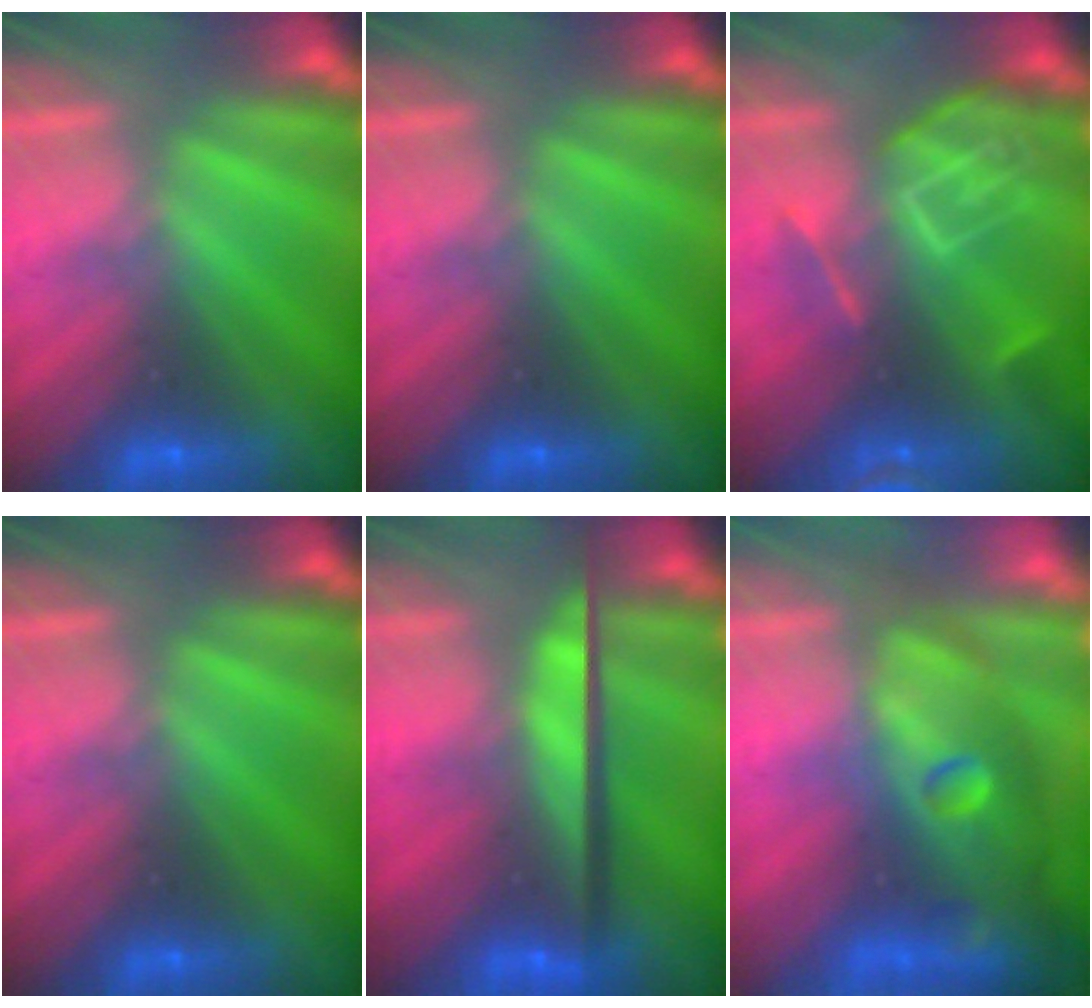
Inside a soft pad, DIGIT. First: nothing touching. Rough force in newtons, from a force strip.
{"total": 0.0}
{"total": 9.4}
{"total": 0.0}
{"total": 14.6}
{"total": 10.8}